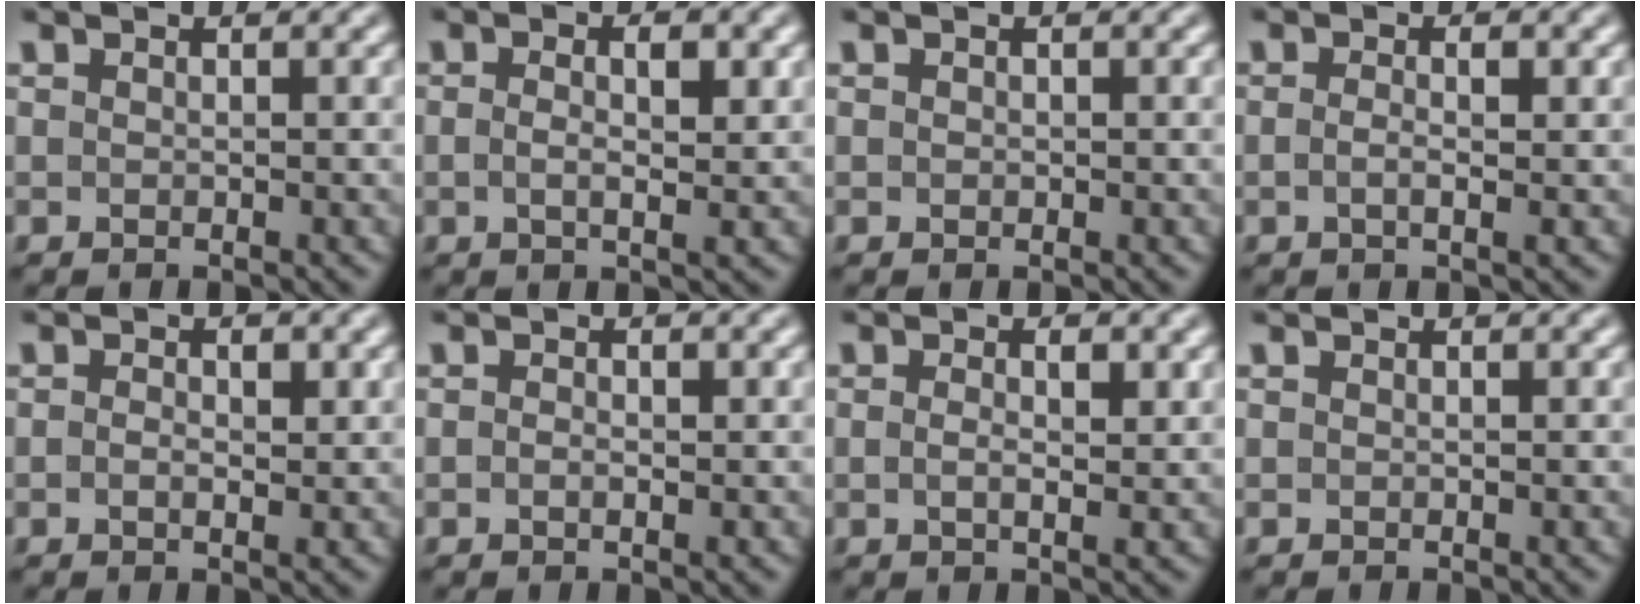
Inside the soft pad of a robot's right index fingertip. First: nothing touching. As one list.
[{"total": 2.5, "force": [-0.2, 0.3, 2.4], "torque": [-0.031, -0.009, 0.002]}, {"total": 0.0}, {"total": 1.6, "force": [-0.5, -0.1, 1.6], "torque": [-0.024, -0.008, -0.003]}, {"total": 1.4, "force": [-0.2, 0.4, 1.3], "torque": [-0.011, -0.003, -0.002]}, {"total": 0.8, "force": [-0.3, 0.1, 0.7], "torque": [-0.010, -0.002, -0.005]}, {"total": 1.8, "force": [-0.1, 0.0, 1.8], "torque": [-0.023, -0.009, 0.004]}, {"total": 0.0}]